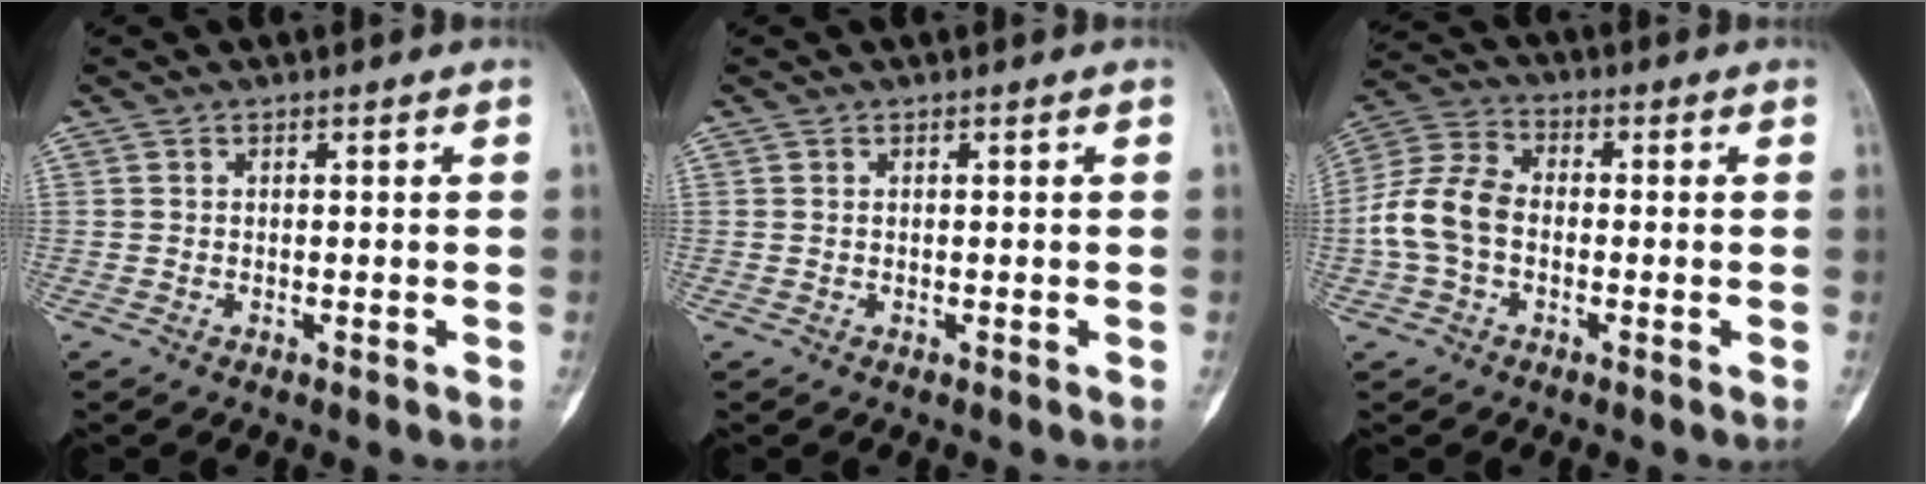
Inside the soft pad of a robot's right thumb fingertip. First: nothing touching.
{"total": 0.0}
{"total": 9.9, "force": [-1.6, 6.8, 6.9], "torque": [-0.143, 0.029, -0.042]}